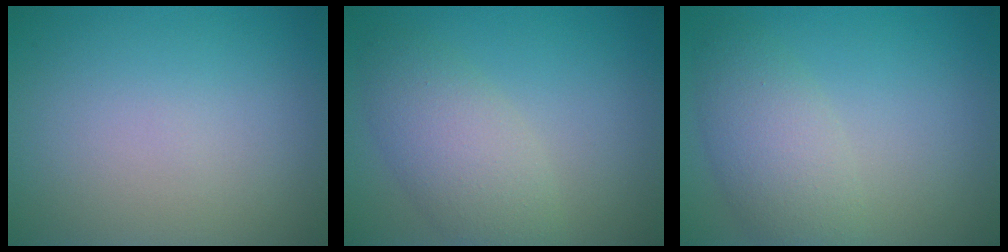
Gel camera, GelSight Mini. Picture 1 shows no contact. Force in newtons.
{"total": 4.5, "press": 4.5, "slide": 0.2}
{"total": 4.1, "press": 4.1, "slide": 0.1}